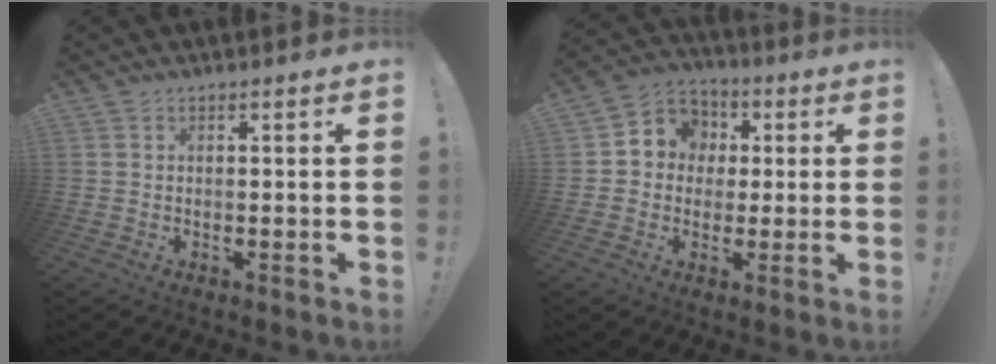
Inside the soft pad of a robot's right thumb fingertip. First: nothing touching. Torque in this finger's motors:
{"motor_torque": [1.20, 1.36, 0.29, -0.30, 0.00]}